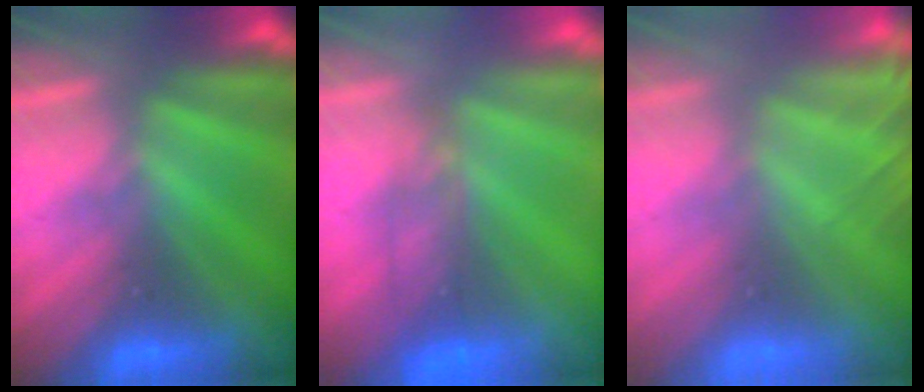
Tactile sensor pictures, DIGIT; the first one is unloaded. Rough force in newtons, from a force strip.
{"total": 6.9}
{"total": 7.5}